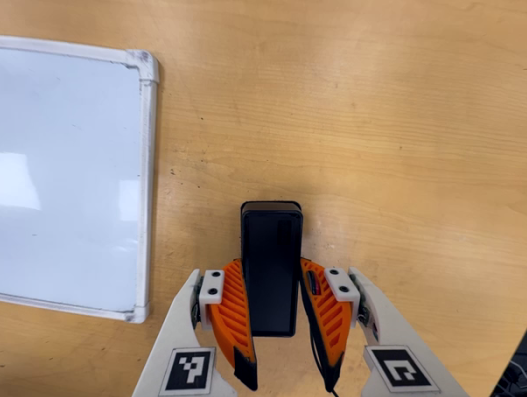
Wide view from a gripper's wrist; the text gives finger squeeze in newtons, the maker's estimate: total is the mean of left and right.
{"total": 5.4, "left": 3.8, "right": 7.1}